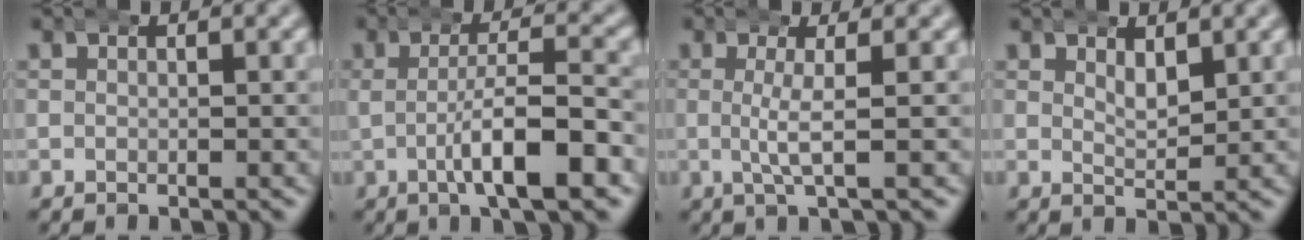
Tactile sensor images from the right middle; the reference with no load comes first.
{"total": 5.7, "force": [-1.8, 1.5, 5.1], "torque": [-0.083, -0.001, -0.032]}
{"total": 3.0, "force": [0.5, -0.1, 2.9], "torque": [-0.052, 0.003, 0.008]}
{"total": 1.9, "force": [1.5, 0.6, 1.1], "torque": [-0.020, -0.012, 0.029]}